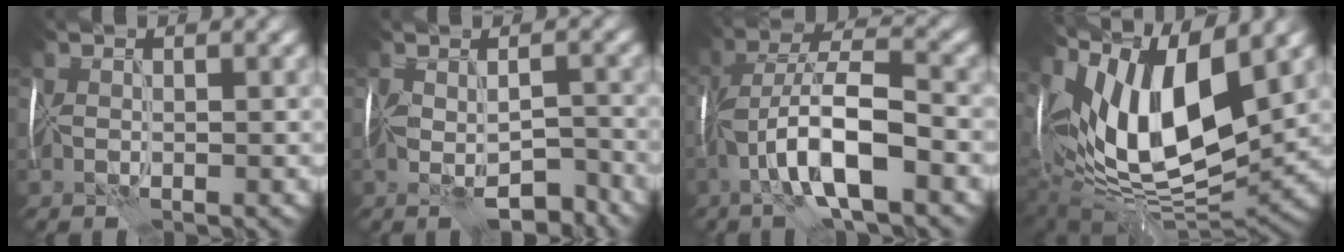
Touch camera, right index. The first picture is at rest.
{"total": 4.4, "force": [-2.6, 1.4, 3.2], "torque": [-0.045, -0.003, -0.043]}
{"total": 8.7, "force": [-3.3, 2.4, 7.6], "torque": [-0.135, 0.020, -0.066]}
{"total": 15.9, "force": [5.3, 7.0, 13.3], "torque": [-0.241, 0.029, 0.086]}